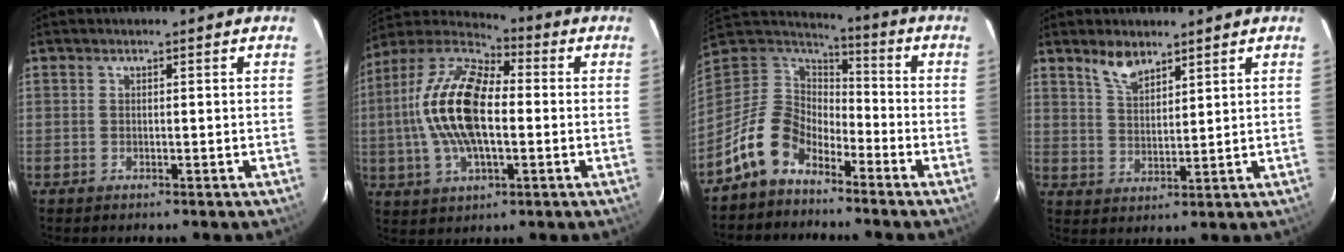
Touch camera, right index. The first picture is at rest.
{"total": 18.0, "force": [-0.2, 8.4, 15.9], "torque": [-0.319, 0.012, -0.012]}
{"total": 12.3, "force": [-7.9, 7.7, 5.5], "torque": [-0.128, 0.025, -0.153]}
{"total": 5.4, "force": [4.2, 2.0, 2.7], "torque": [-0.049, 0.003, 0.082]}